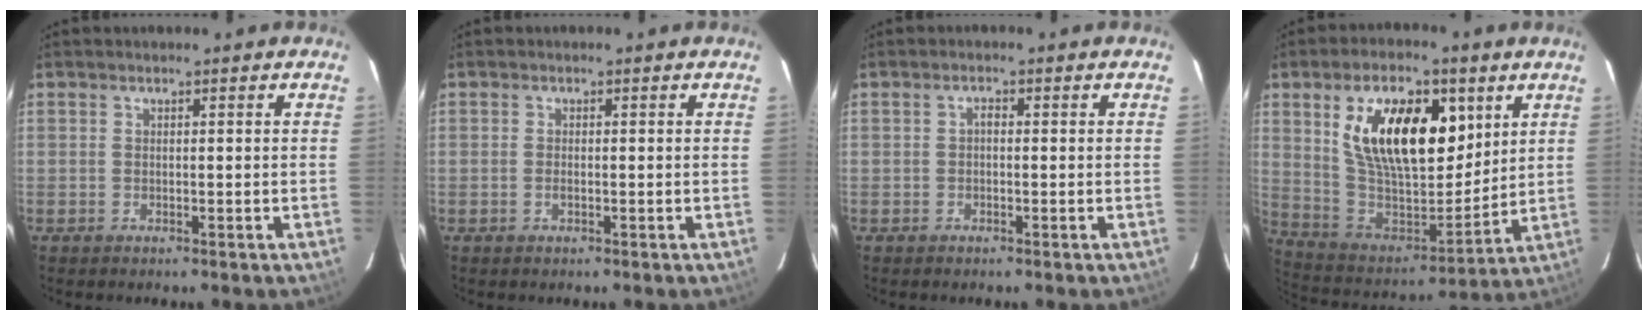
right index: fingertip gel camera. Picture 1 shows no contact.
{"total": 1.0, "force": [-0.3, 0.4, 0.9], "torque": [-0.019, 0.000, -0.006]}
{"total": 0.9, "force": [-0.2, 0.5, 0.7], "torque": [-0.011, 0.006, -0.006]}
{"total": 21.9, "force": [8.4, 11.2, 16.8], "torque": [-0.310, 0.011, 0.161]}